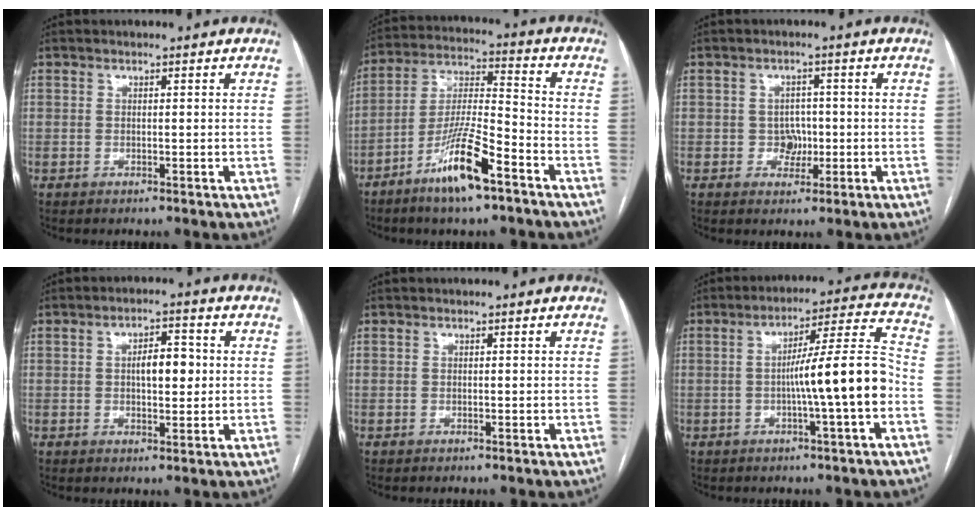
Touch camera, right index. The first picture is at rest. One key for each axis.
{"total": 12.4, "fx": -7.2, "fy": 1.5, "fz": 9.9, "tx": -0.195, "ty": -0.013, "tz": -0.136}
{"total": 3.0, "fx": -0.5, "fy": 2.7, "fz": 1.3, "tx": -0.011, "ty": 0.008, "tz": -0.003}
{"total": 5.4, "fx": 0.5, "fy": 2.3, "fz": 4.8, "tx": -0.077, "ty": 0.010, "tz": 0.009}
{"total": 0.0}
{"total": 11.5, "fx": -2.5, "fy": -0.6, "fz": 11.2, "tx": -0.176, "ty": 0.018, "tz": -0.041}